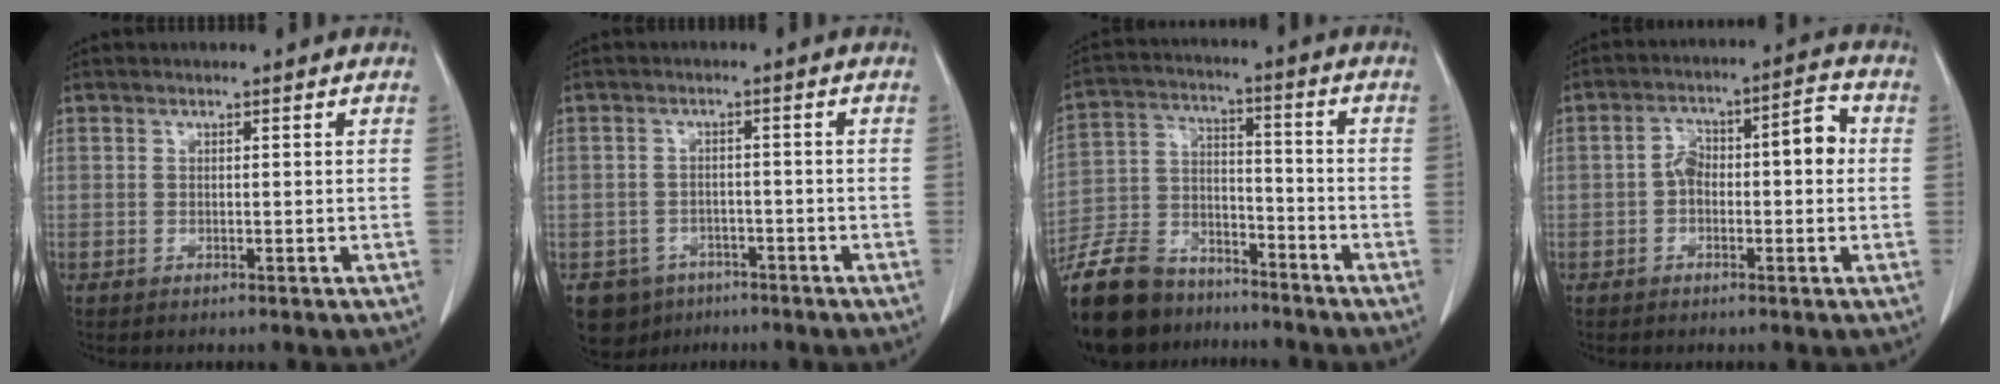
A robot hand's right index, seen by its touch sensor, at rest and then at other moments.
{"total": 6.8, "force": [-4.3, 5.2, 1.0], "torque": [-0.017, 0.006, -0.061]}
{"total": 19.2, "force": [-15.3, 9.0, 7.3], "torque": [-0.195, 0.000, -0.271]}
{"total": 8.8, "force": [-0.3, 3.7, 8.0], "torque": [-0.131, 0.048, -0.005]}